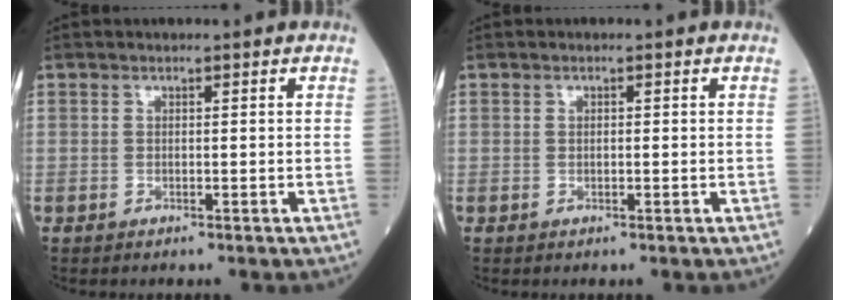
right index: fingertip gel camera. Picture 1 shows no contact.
{"total": 0.5, "force": [0.0, 0.2, 0.5], "torque": [-0.011, 0.000, 0.002]}